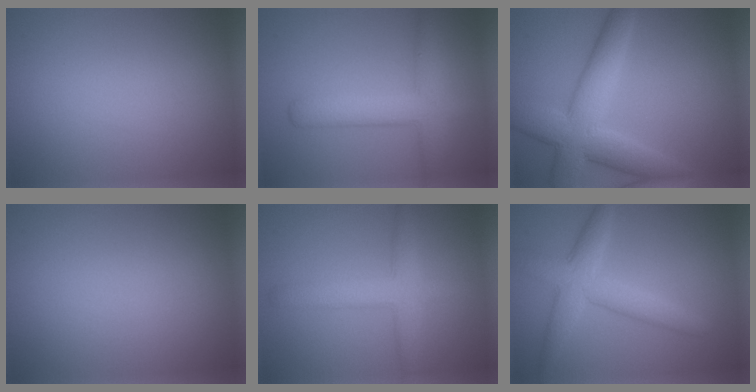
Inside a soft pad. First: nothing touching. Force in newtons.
{"total": 4.5, "press": 4.5, "slide": 0.2}
{"total": 7.7, "press": 7.7, "slide": 0.5}
{"total": 0.0}
{"total": 3.8, "press": 3.8, "slide": 0.3}
{"total": 4.8, "press": 4.8, "slide": 0.1}